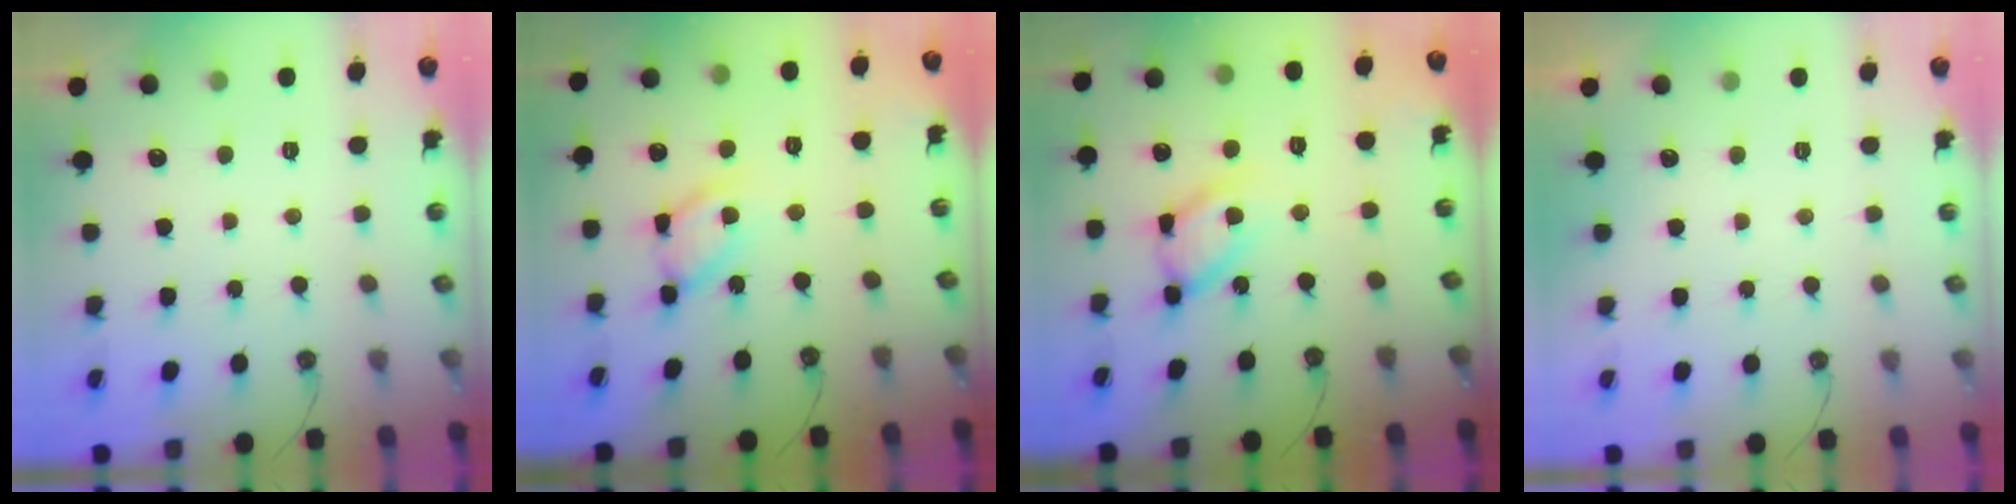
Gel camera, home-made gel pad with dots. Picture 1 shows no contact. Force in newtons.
{"total": 12.8, "press": 12.8, "slide": 0.9}
{"total": 14.0, "press": 14.0, "slide": 1.1}
{"total": 0.0}